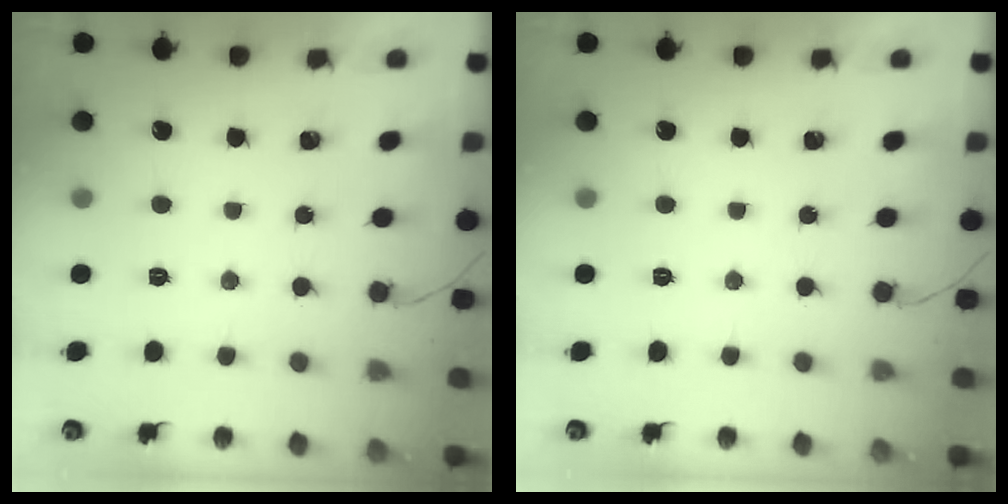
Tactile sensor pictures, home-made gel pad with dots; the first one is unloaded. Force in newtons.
{"total": 0.0}